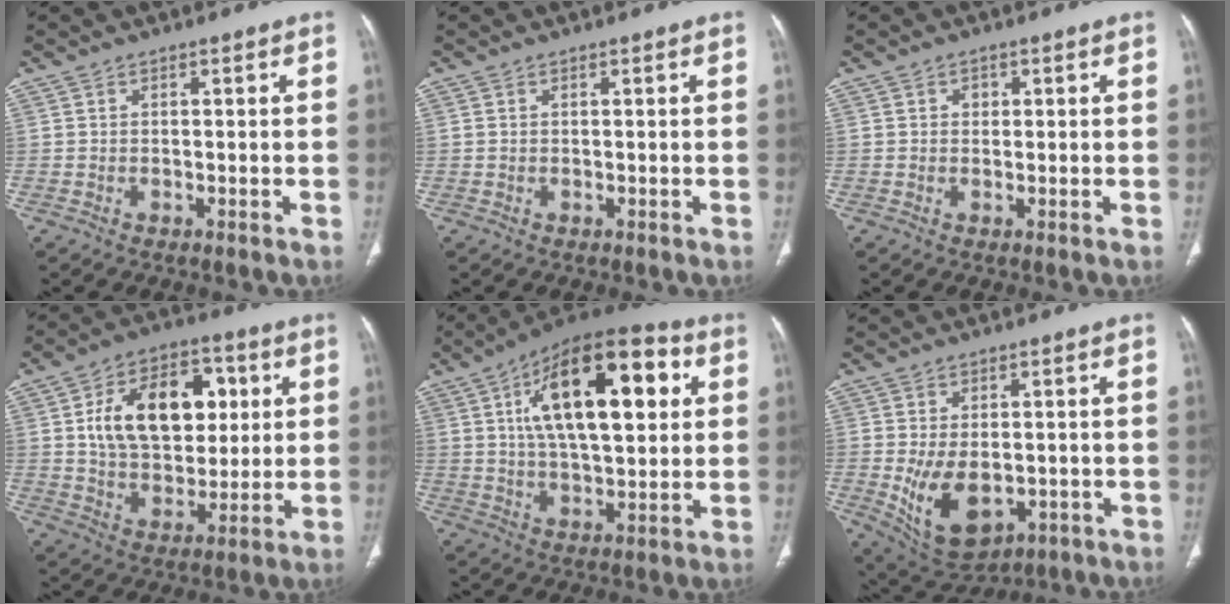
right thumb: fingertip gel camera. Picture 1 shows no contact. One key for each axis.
{"total": 0.0}
{"total": 1.3, "fx": 0.4, "fy": 1.2, "fz": 0.5, "tx": 0.001, "ty": 0.001, "tz": 0.004}
{"total": 19.2, "fx": 4.2, "fy": 12.4, "fz": 14.0, "tx": -0.185, "ty": 0.004, "tz": 0.075}
{"total": 23.1, "fx": 6.3, "fy": 10.3, "fz": 19.7, "tx": -0.286, "ty": 0.005, "tz": 0.093}
{"total": 11.8, "fx": -2.5, "fy": 7.3, "fz": 8.9, "tx": -0.135, "ty": -0.007, "tz": -0.016}